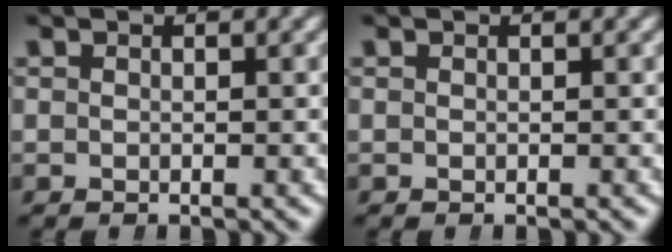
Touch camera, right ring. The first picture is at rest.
{"total": 0.0}